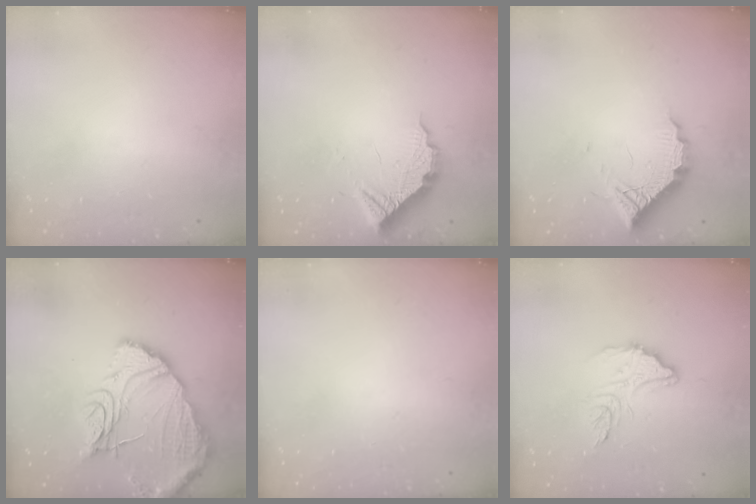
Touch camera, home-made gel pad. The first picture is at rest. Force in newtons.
{"total": 10.4, "press": 10.4, "slide": 0.4}
{"total": 11.1, "press": 11.1, "slide": 0.5}
{"total": 17.8, "press": 17.7, "slide": 1.8}
{"total": 0.0}
{"total": 13.1, "press": 13.1, "slide": 0.5}